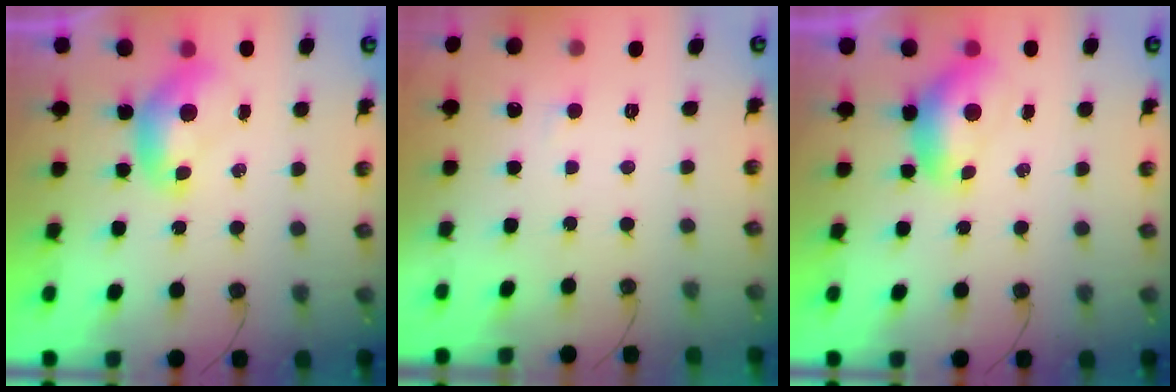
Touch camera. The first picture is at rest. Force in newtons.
{"total": 3.3, "press": 3.3, "slide": 0.2}
{"total": 1.4, "press": 1.0, "slide": 0.9}